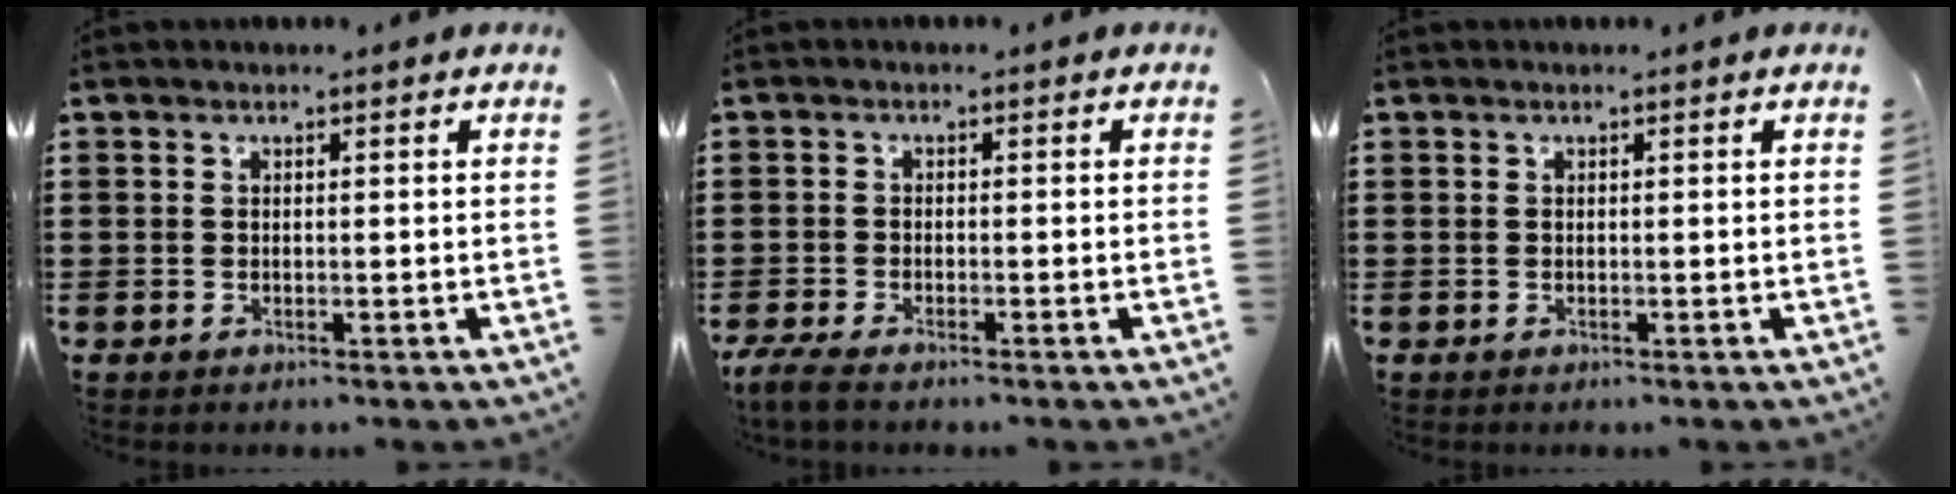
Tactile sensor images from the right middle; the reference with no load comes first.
{"total": 2.5, "force": [-2.2, 0.4, 1.1], "torque": [-0.033, -0.005, -0.048]}
{"total": 0.0}